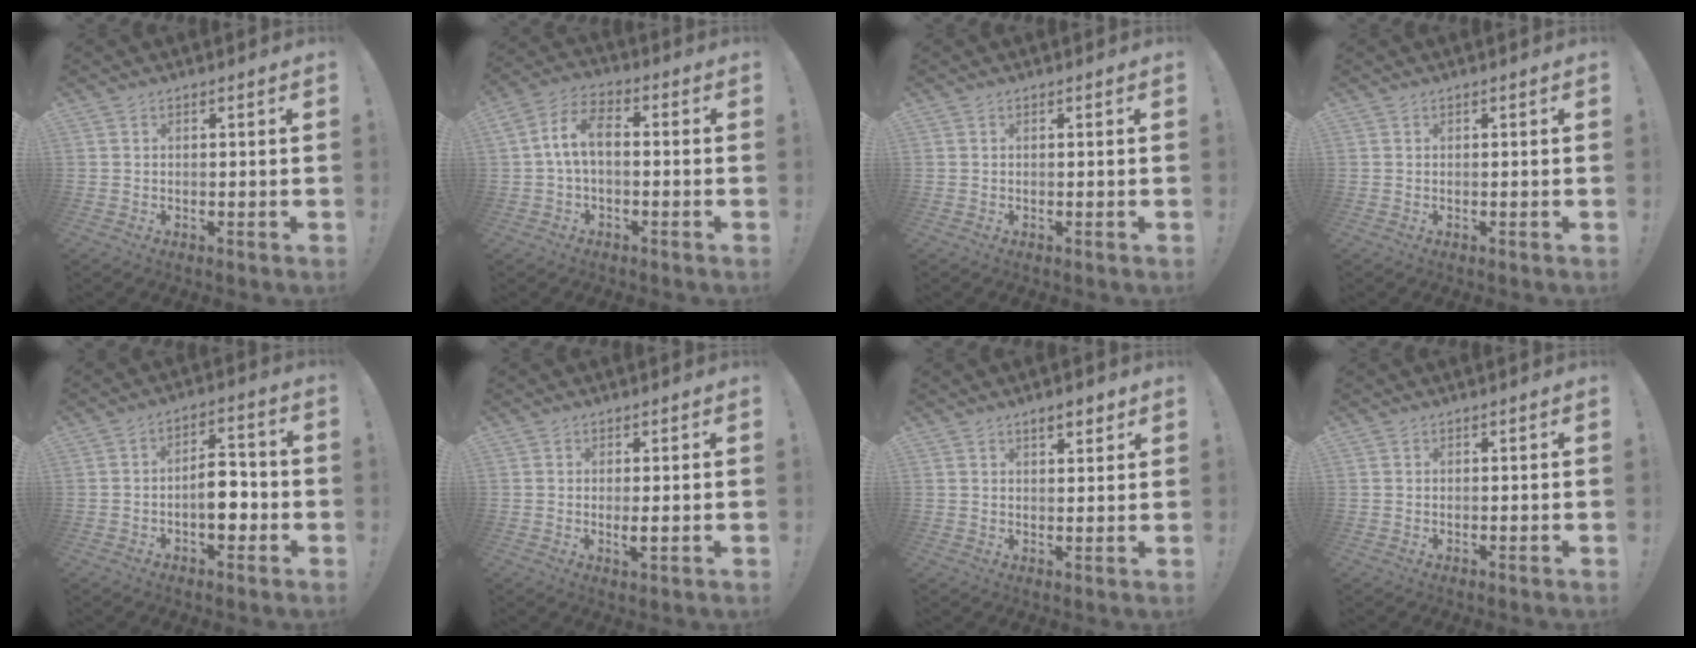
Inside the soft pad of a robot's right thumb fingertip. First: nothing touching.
{"total": 8.6, "force": [0.1, 4.7, 7.2], "torque": [-0.133, 0.010, 0.005]}
{"total": 0.0}
{"total": 0.0}
{"total": 9.4, "force": [-2.2, 5.2, 7.5], "torque": [-0.118, 0.018, -0.038]}
{"total": 2.3, "force": [0.2, 0.3, 2.3], "torque": [-0.025, -0.009, 0.001]}
{"total": 4.2, "force": [2.8, 1.7, 2.6], "torque": [-0.027, -0.013, 0.044]}
{"total": 0.0}